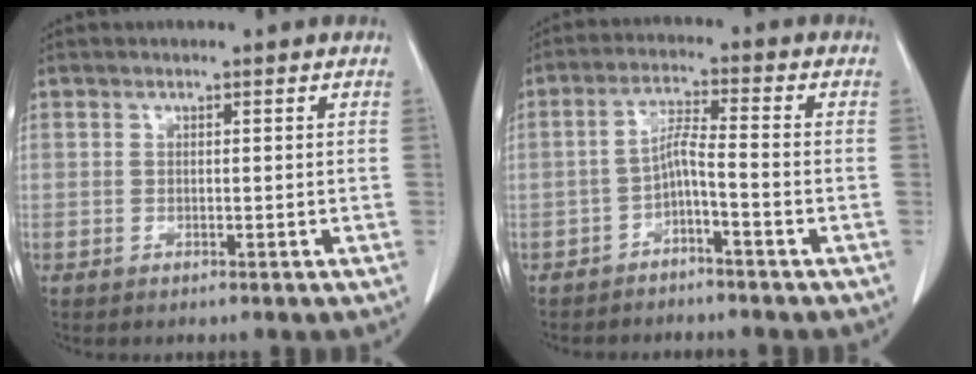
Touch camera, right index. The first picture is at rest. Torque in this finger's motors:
{"motor_torque": [0.23, -0.04, 0.17, 0.02]}